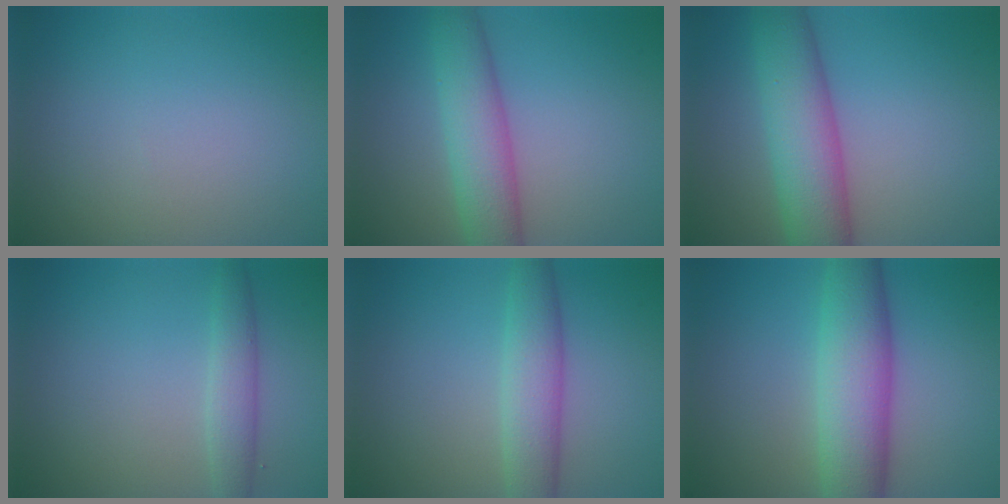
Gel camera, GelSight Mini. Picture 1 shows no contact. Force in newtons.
{"total": 5.8, "press": 5.8, "slide": 0.2}
{"total": 7.7, "press": 7.7, "slide": 0.3}
{"total": 2.4, "press": 2.4, "slide": 0.1}
{"total": 4.3, "press": 4.3, "slide": 0.3}
{"total": 7.9, "press": 7.9, "slide": 0.2}